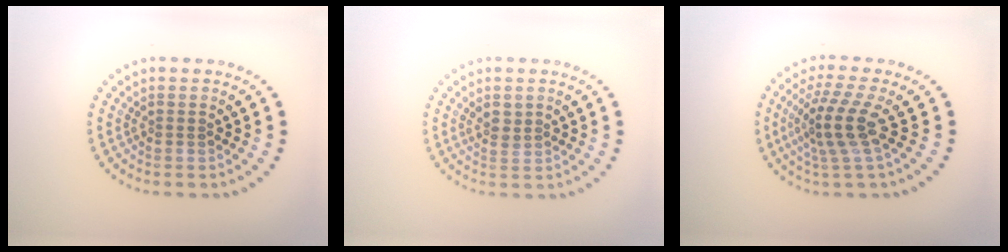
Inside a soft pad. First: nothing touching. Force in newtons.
{"total": 1.5, "press": 1.3, "slide": 0.9}
{"total": 4.1, "press": 3.0, "slide": 2.8}